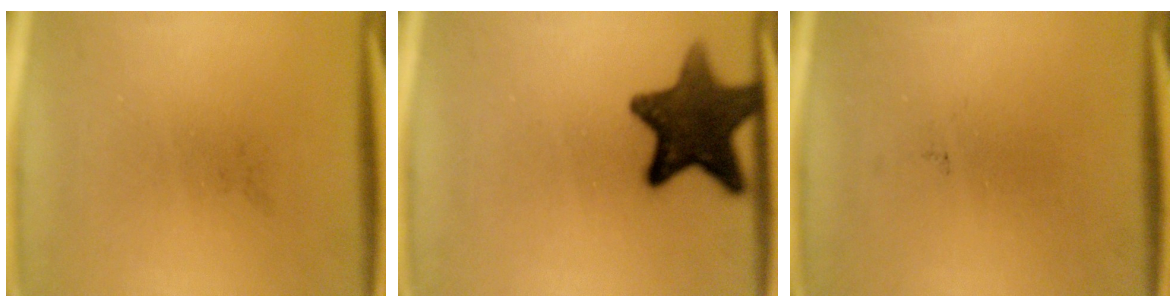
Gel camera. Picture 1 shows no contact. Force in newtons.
{"total": 13.2}
{"total": 0.0}